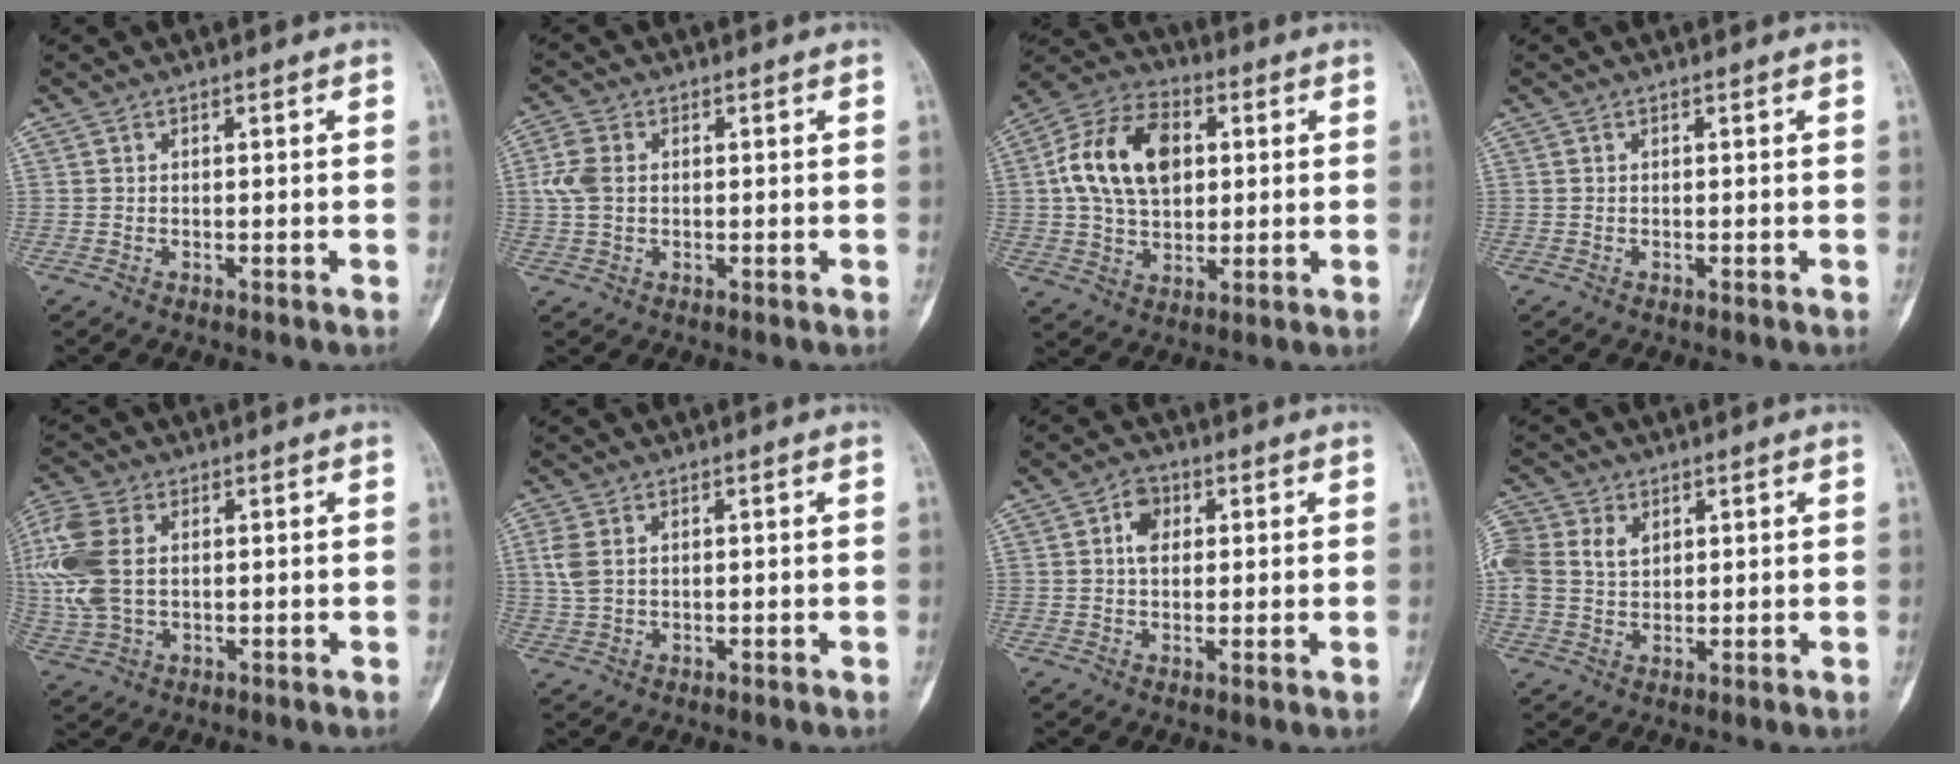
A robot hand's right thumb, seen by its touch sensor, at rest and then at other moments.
{"total": 5.3, "force": [0.5, 3.7, 3.7], "torque": [-0.095, 0.008, 0.010]}
{"total": 16.1, "force": [2.9, 10.7, 11.7], "torque": [-0.192, 0.013, 0.045]}
{"total": 0.0}
{"total": 13.0, "force": [2.0, 8.3, 9.8], "torque": [-0.251, 0.011, 0.043]}
{"total": 4.0, "force": [1.0, 2.6, 2.9], "torque": [-0.076, 0.003, 0.025]}
{"total": 4.6, "force": [1.1, 3.3, 3.0], "torque": [-0.032, 0.001, 0.013]}
{"total": 10.7, "force": [3.4, 8.1, 6.0], "torque": [-0.142, 0.011, 0.065]}